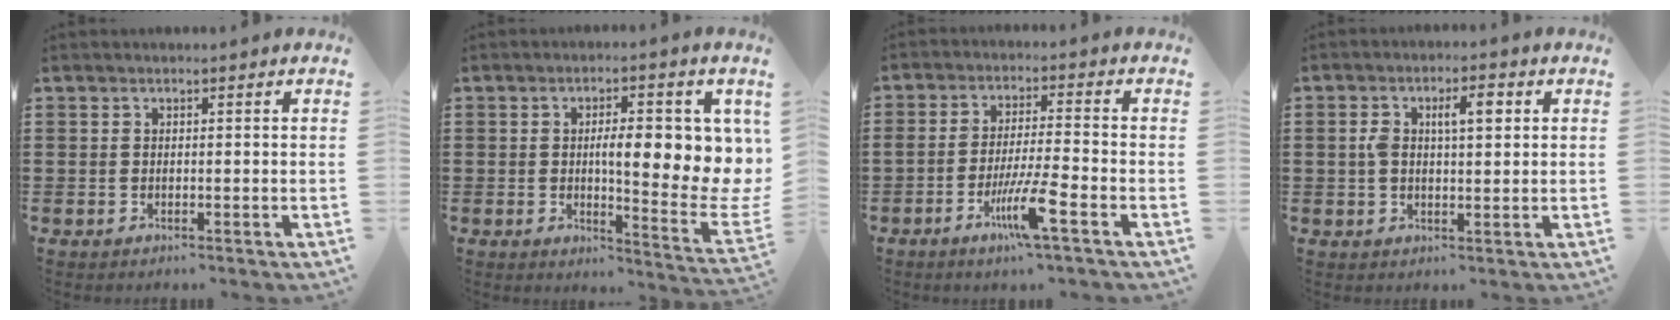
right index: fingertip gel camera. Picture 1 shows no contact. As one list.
[{"total": 9.8, "force": [1.5, 3.2, 9.1], "torque": [-0.130, -0.014, 0.020]}, {"total": 7.8, "force": [-3.9, 0.4, 6.8], "torque": [-0.126, -0.009, -0.071]}, {"total": 4.7, "force": [0.9, 1.8, 4.2], "torque": [-0.069, 0.004, 0.010]}]